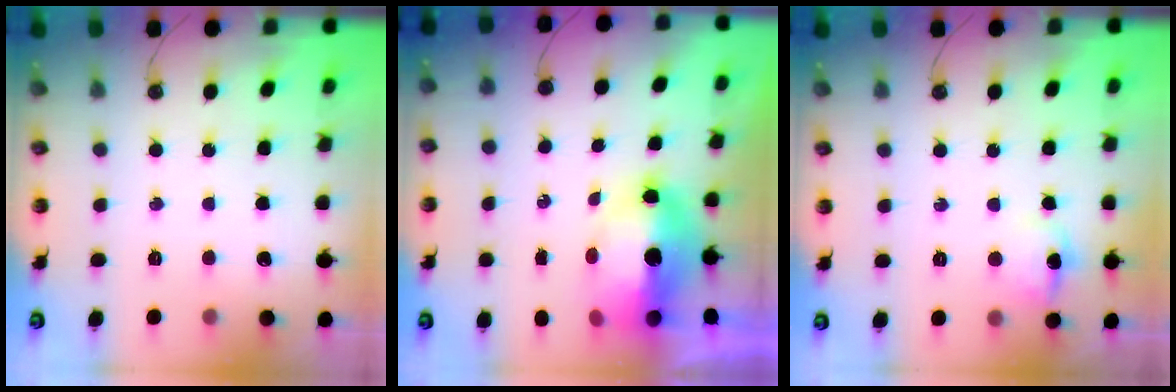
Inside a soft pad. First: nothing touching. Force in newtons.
{"total": 12.3, "press": 12.1, "slide": 1.9}
{"total": 8.3, "press": 8.2, "slide": 0.8}